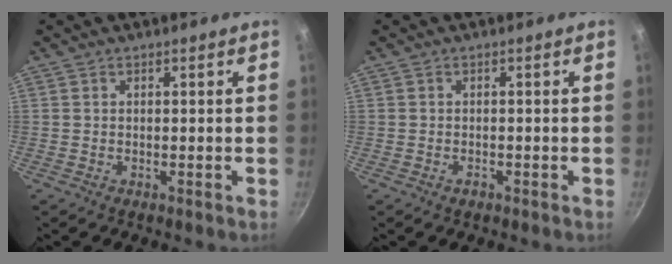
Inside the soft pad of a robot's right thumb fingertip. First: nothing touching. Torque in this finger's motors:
{"motor_torque": [-0.23, -0.04, -0.12, 0.43, 0.03]}